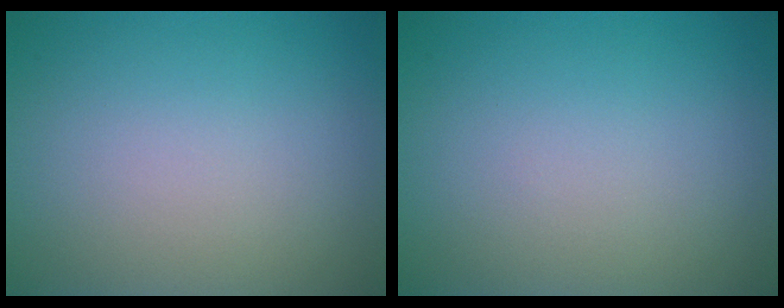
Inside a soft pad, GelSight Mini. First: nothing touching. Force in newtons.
{"total": 0.0}